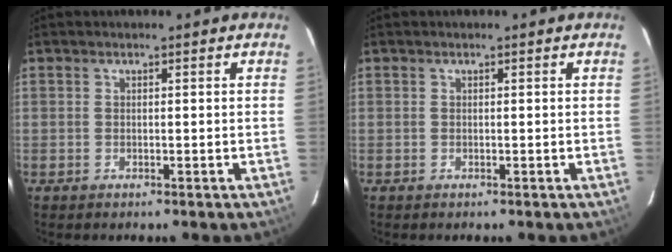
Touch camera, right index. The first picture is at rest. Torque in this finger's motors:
{"motor_torque": [0.60, 0.60, -0.03, 0.00]}